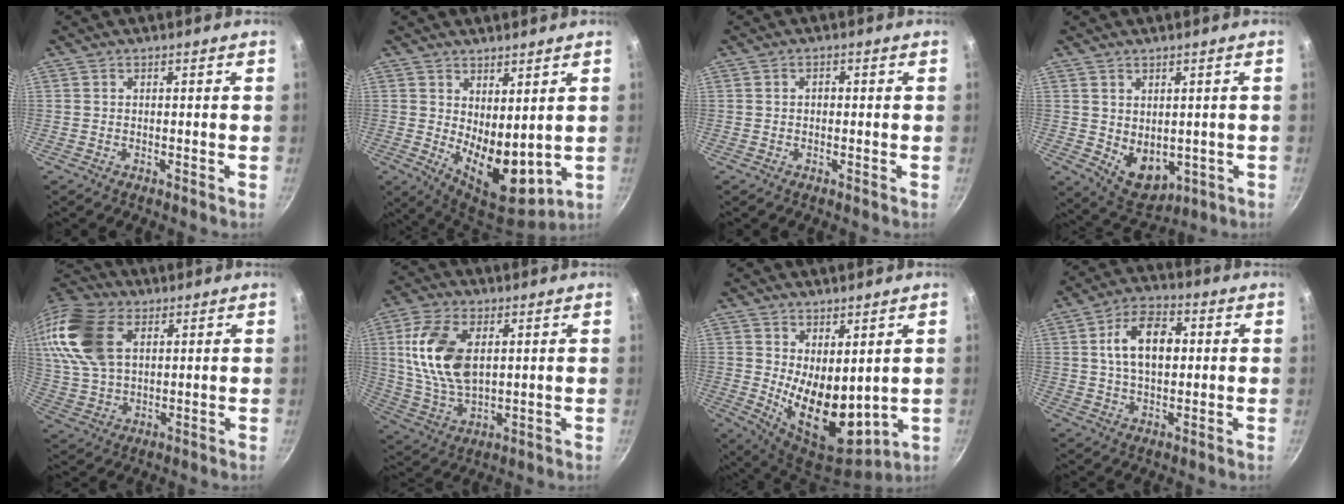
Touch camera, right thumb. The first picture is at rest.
{"total": 11.1, "force": [1.7, 6.0, 9.2], "torque": [-0.112, -0.043, 0.045]}
{"total": 1.0, "force": [-0.1, 0.8, 0.7], "torque": [-0.012, 0.006, -0.002]}
{"total": 7.6, "force": [-0.1, 5.6, 5.1], "torque": [-0.054, -0.015, 0.022]}
{"total": 18.3, "force": [6.5, 11.5, 12.7], "torque": [-0.255, 0.001, 0.124]}
{"total": 14.6, "force": [3.4, 8.3, 11.5], "torque": [-0.212, -0.014, 0.074]}
{"total": 13.4, "force": [1.6, 7.4, 11.0], "torque": [-0.139, -0.045, 0.051]}
{"total": 11.4, "force": [1.9, 7.0, 8.8], "torque": [-0.132, 0.013, 0.026]}